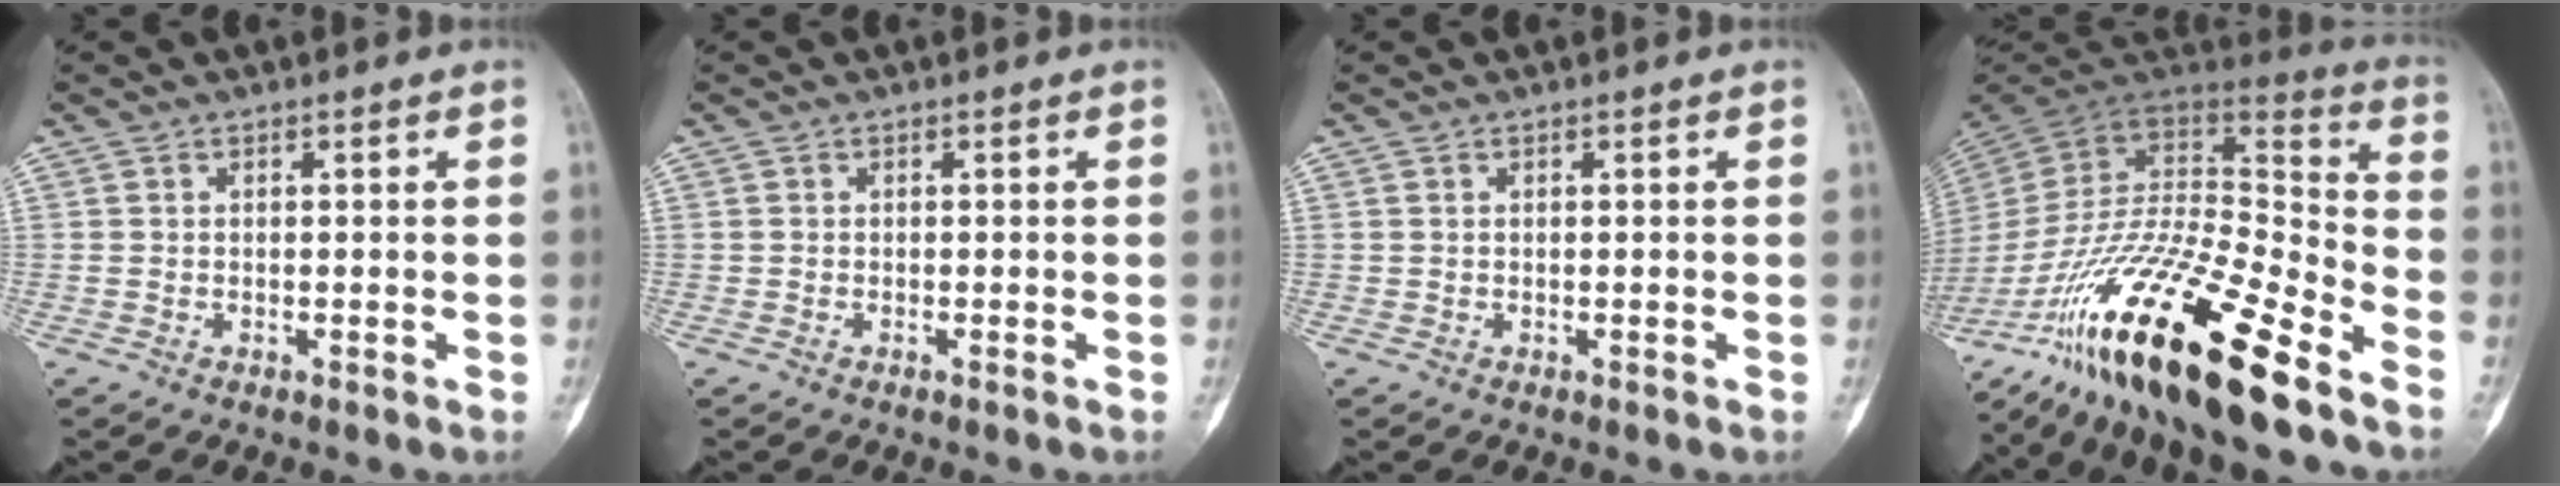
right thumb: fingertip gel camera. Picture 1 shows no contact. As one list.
[{"total": 0.0}, {"total": 0.0}, {"total": 30.3, "force": [-19.8, 7.1, 21.9], "torque": [-0.394, 0.040, -0.344]}]